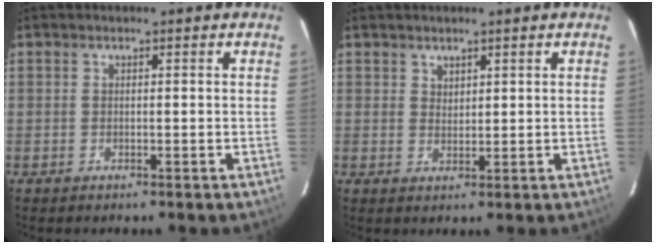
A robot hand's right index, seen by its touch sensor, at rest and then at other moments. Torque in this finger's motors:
{"motor_torque": [-0.20, 0.29, -0.06, 0.00]}